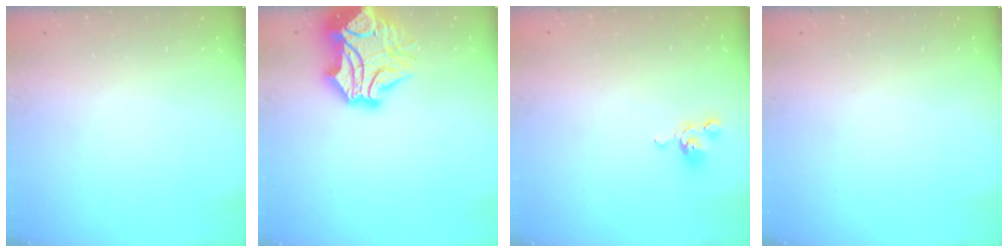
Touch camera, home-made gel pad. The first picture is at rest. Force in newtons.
{"total": 15.0, "press": 14.8, "slide": 2.2}
{"total": 3.9, "press": 3.8, "slide": 0.6}
{"total": 0.0}